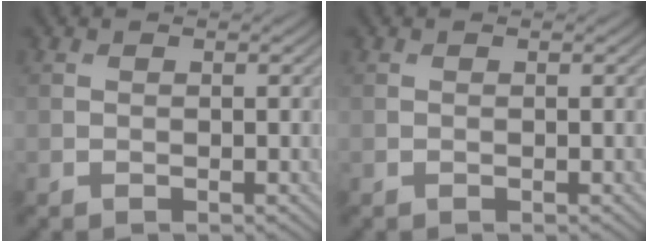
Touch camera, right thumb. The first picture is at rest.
{"total": 0.0}